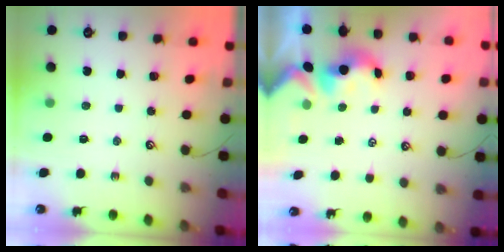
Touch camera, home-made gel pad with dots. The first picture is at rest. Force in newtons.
{"total": 1.5, "press": 1.3, "slide": 0.7}